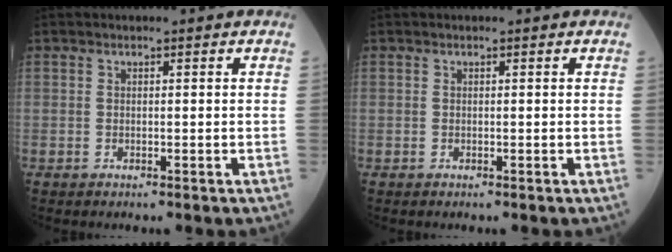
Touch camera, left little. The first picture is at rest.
{"total": 0.0}